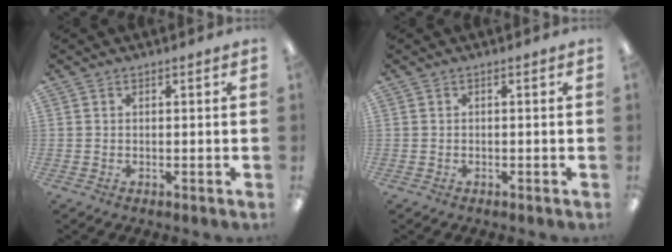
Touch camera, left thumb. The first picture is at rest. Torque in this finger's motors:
{"motor_torque": [-0.02, 0.08, -0.27, 0.07, 0.00]}